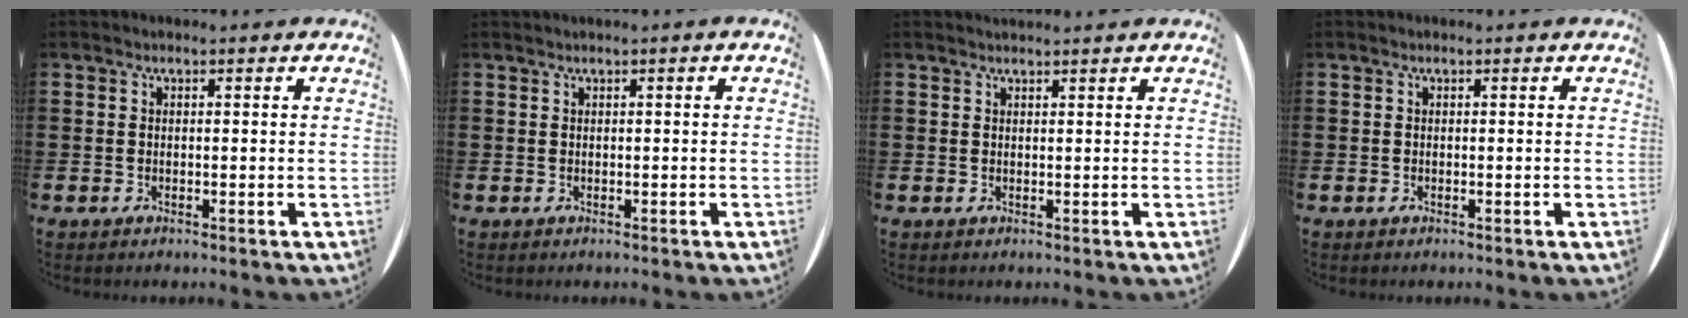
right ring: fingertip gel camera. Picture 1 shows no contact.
{"total": 0.0}
{"total": 0.7, "force": [0.7, -0.1, 0.0], "torque": [0.001, 0.001, 0.014]}
{"total": 0.0}